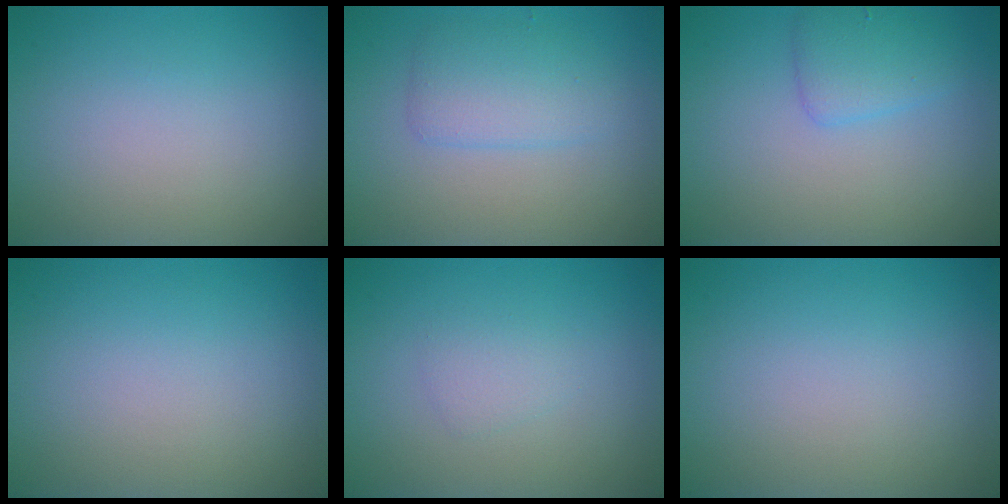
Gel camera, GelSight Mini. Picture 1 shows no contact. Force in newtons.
{"total": 2.9, "press": 2.9, "slide": 0.2}
{"total": 2.4, "press": 2.4, "slide": 0.0}
{"total": 0.0}
{"total": 1.2, "press": 1.2, "slide": 0.0}
{"total": 0.0}